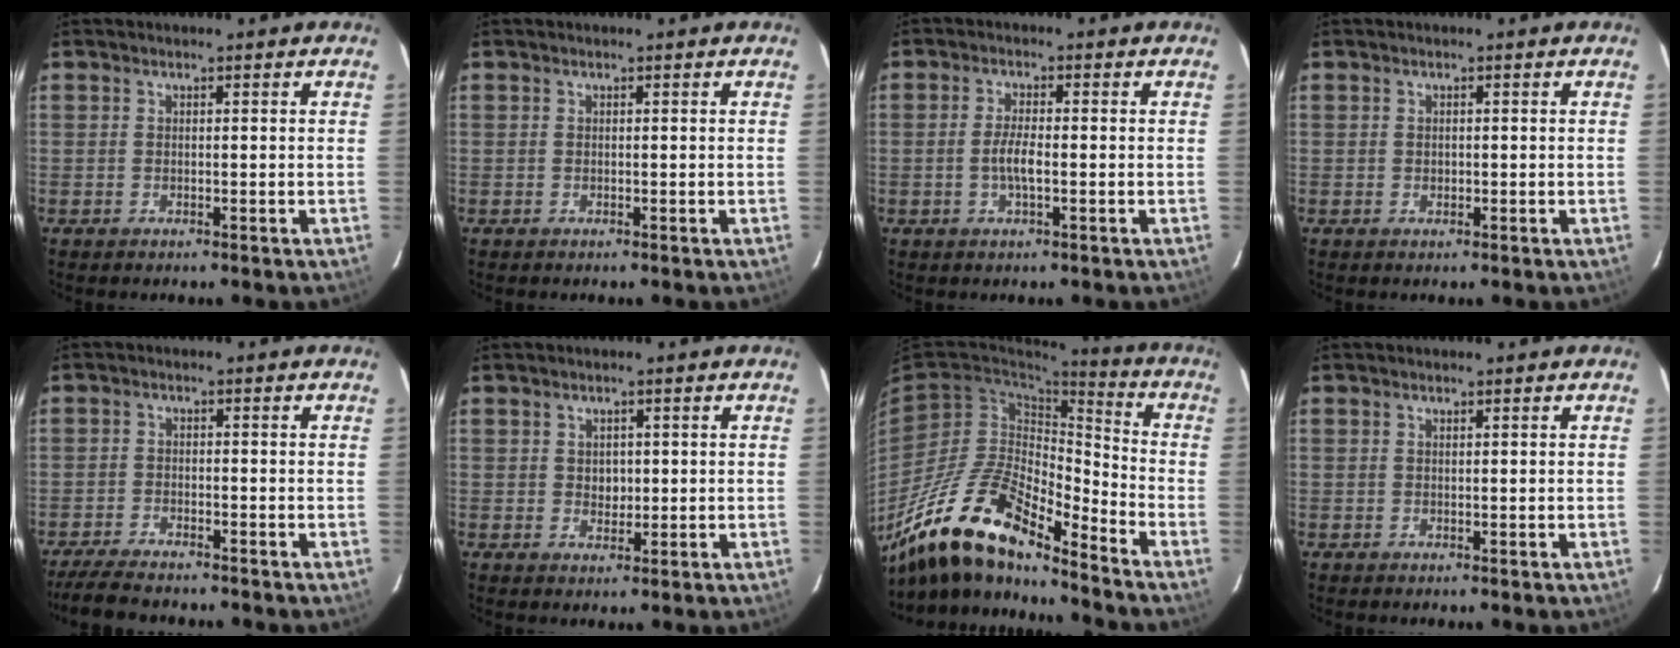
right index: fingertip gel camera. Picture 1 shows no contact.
{"total": 0.0}
{"total": 3.6, "force": [-0.9, 0.7, 3.4], "torque": [-0.068, 0.000, -0.016]}
{"total": 0.8, "force": [-0.1, 0.7, 0.4], "torque": [-0.004, 0.002, 0.000]}
{"total": 8.0, "force": [-7.2, 1.4, 3.3], "torque": [-0.088, -0.018, -0.124]}
{"total": 2.4, "force": [0.2, 2.1, 1.1], "torque": [-0.014, 0.003, 0.005]}
{"total": 19.0, "force": [-14.8, 5.0, 10.8], "torque": [-0.211, -0.018, -0.284]}
{"total": 0.0}